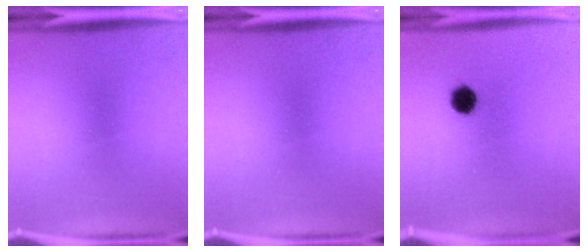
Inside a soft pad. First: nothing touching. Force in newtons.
{"total": 0.0}
{"total": 5.1}